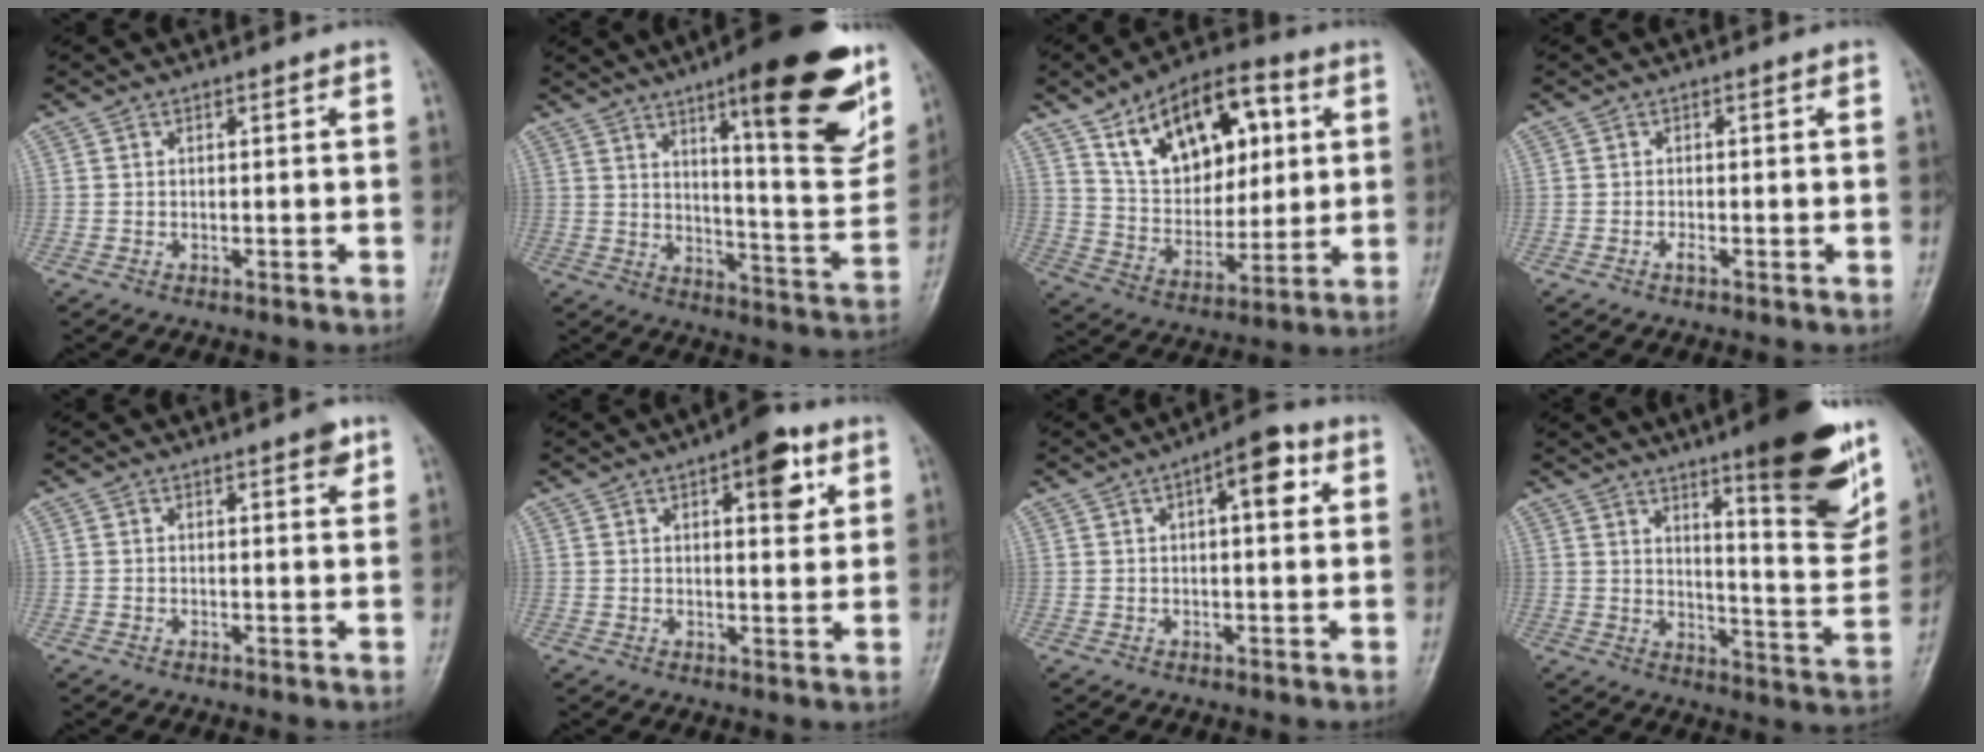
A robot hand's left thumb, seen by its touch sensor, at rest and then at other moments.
{"total": 23.9, "force": [12.9, 5.4, 19.3], "torque": [-0.226, -0.059, 0.185]}
{"total": 19.9, "force": [8.0, 11.6, 14.1], "torque": [-0.168, -0.018, 0.139]}
{"total": 1.1, "force": [-0.6, 0.3, 0.9], "torque": [-0.015, 0.003, -0.013]}
{"total": 2.4, "force": [1.4, 0.8, 1.7], "torque": [-0.017, -0.005, 0.015]}
{"total": 8.5, "force": [3.9, 3.5, 6.7], "torque": [-0.063, -0.011, 0.046]}
{"total": 7.2, "force": [2.4, 2.9, 6.2], "torque": [-0.072, 0.012, 0.025]}
{"total": 19.3, "force": [11.4, 3.6, 15.2], "torque": [-0.163, -0.071, 0.167]}